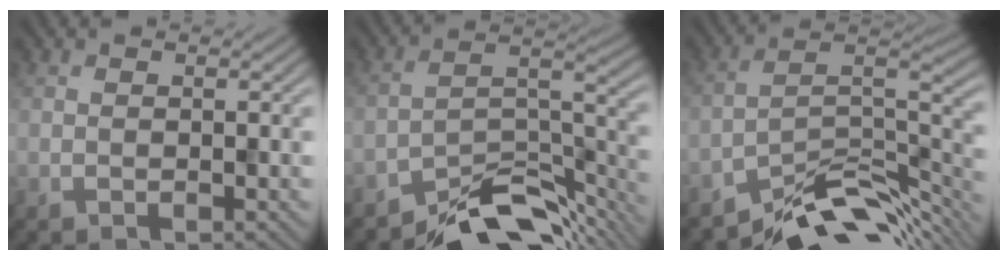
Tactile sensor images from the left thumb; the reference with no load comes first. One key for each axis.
{"total": 11.0, "fx": -9.0, "fy": 3.5, "fz": 5.3, "tx": -0.072, "ty": -0.005, "tz": -0.159}
{"total": 10.9, "fx": -8.1, "fy": 3.8, "fz": 6.3, "tx": -0.094, "ty": -0.001, "tz": -0.145}